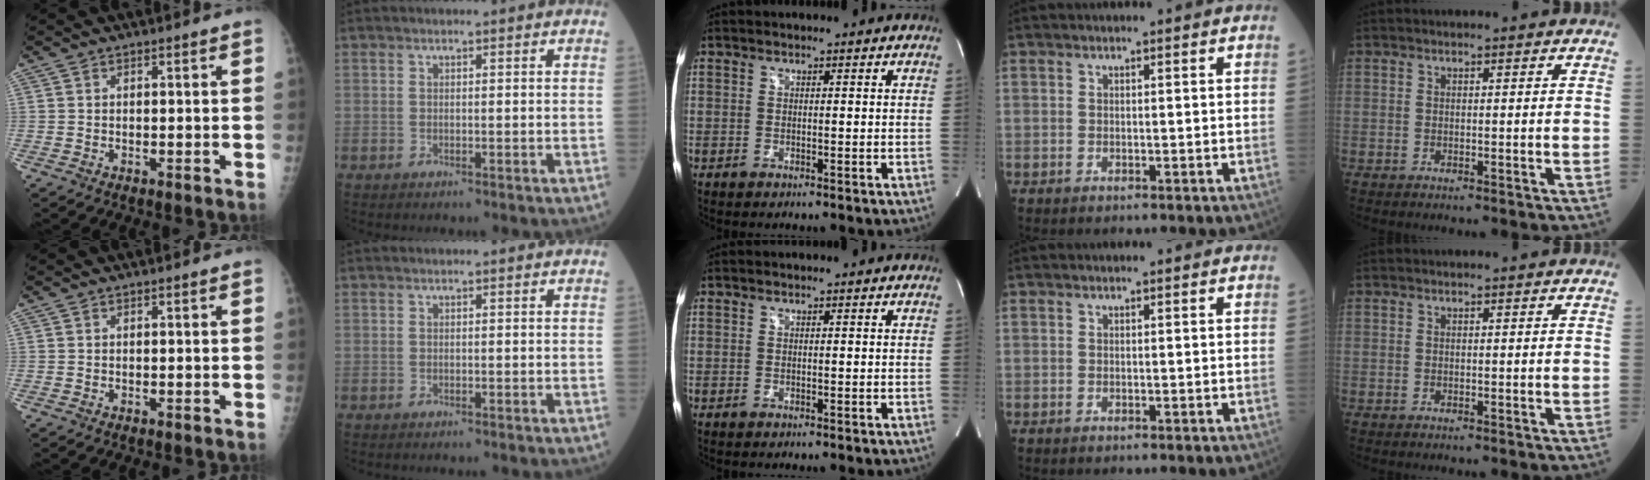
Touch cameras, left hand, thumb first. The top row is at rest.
{}